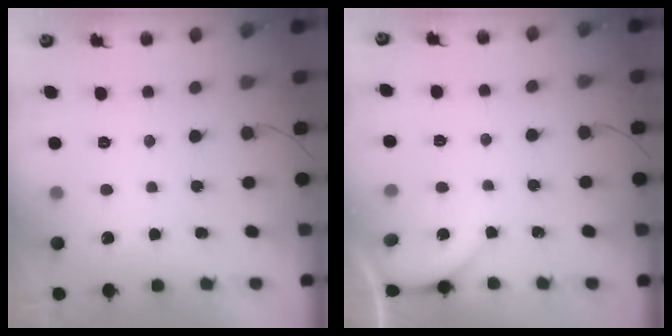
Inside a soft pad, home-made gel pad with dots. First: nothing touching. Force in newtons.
{"total": 1.3, "press": 1.3, "slide": 0.3}